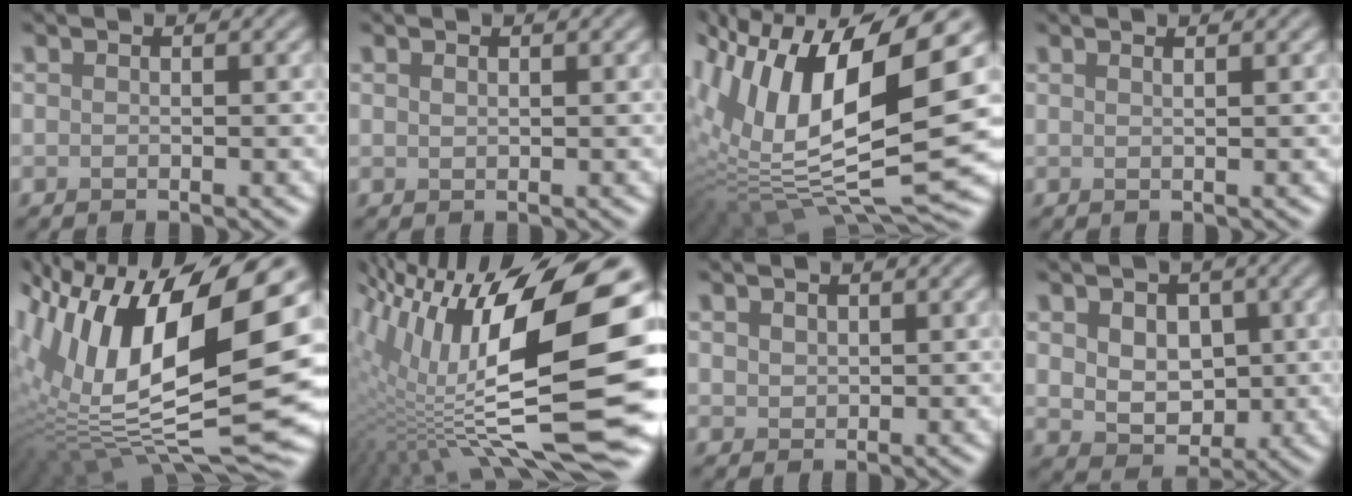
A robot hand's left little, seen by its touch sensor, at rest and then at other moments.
{"total": 0.6, "force": [0.5, 0.2, 0.3], "torque": [-0.009, -0.001, 0.010]}
{"total": 17.0, "force": [3.0, 7.1, 15.2], "torque": [-0.296, 0.008, 0.046]}
{"total": 1.4, "force": [0.8, 0.5, 0.9], "torque": [0.000, 0.001, -0.002]}
{"total": 18.8, "force": [3.2, 8.0, 16.7], "torque": [-0.324, 0.004, 0.055]}
{"total": 16.8, "force": [1.2, 5.9, 15.7], "torque": [-0.281, 0.011, 0.021]}
{"total": 1.2, "force": [0.7, 0.9, 0.4], "torque": [-0.007, -0.002, 0.017]}
{"total": 5.2, "force": [0.8, 3.9, 3.3], "torque": [-0.055, -0.002, 0.014]}